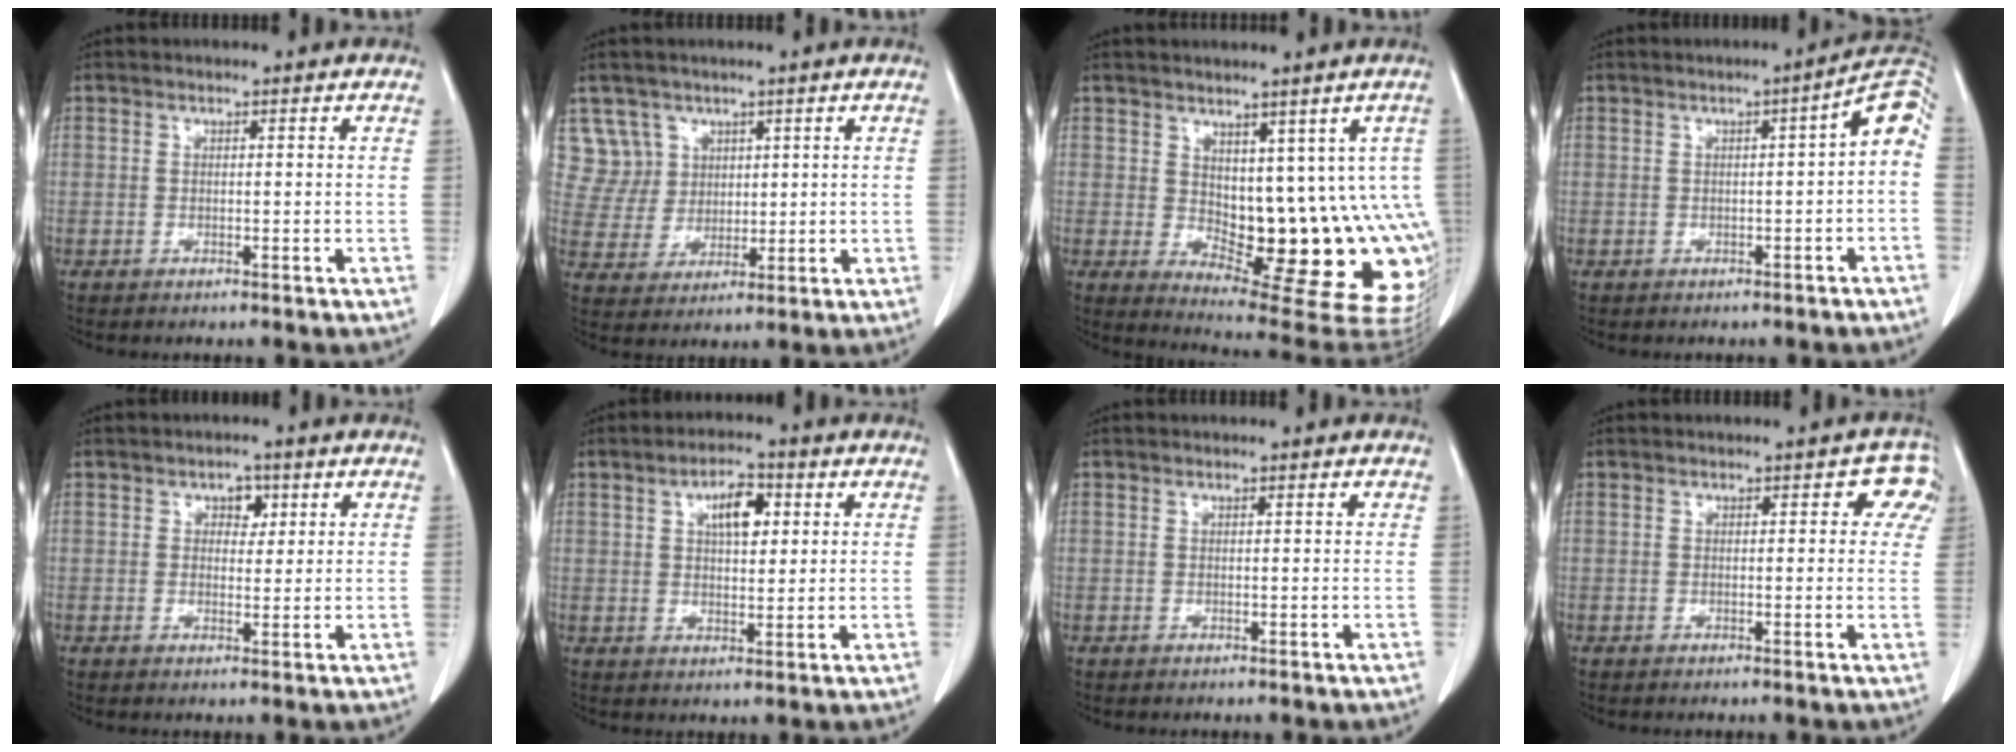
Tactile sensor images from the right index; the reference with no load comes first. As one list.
[{"total": 6.9, "force": [3.9, 5.6, -0.4], "torque": [0.016, 0.013, 0.089]}, {"total": 14.0, "force": [0.9, 7.0, 12.1], "torque": [-0.129, -0.001, 0.030]}, {"total": 5.6, "force": [-0.6, 0.9, 5.5], "torque": [-0.064, 0.020, -0.012]}, {"total": 2.6, "force": [1.0, 1.8, 1.6], "torque": [-0.016, 0.004, 0.013]}, {"total": 5.9, "force": [2.1, 2.4, 4.9], "torque": [-0.083, 0.008, 0.035]}, {"total": 0.0}, {"total": 3.2, "force": [1.2, 1.8, 2.3], "torque": [-0.003, 0.011, 0.002]}]